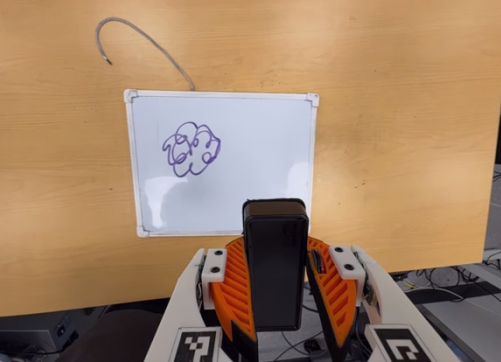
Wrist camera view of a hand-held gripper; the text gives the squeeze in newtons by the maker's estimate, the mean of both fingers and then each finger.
{"total": 8.2, "left": 7.4, "right": 9.1}